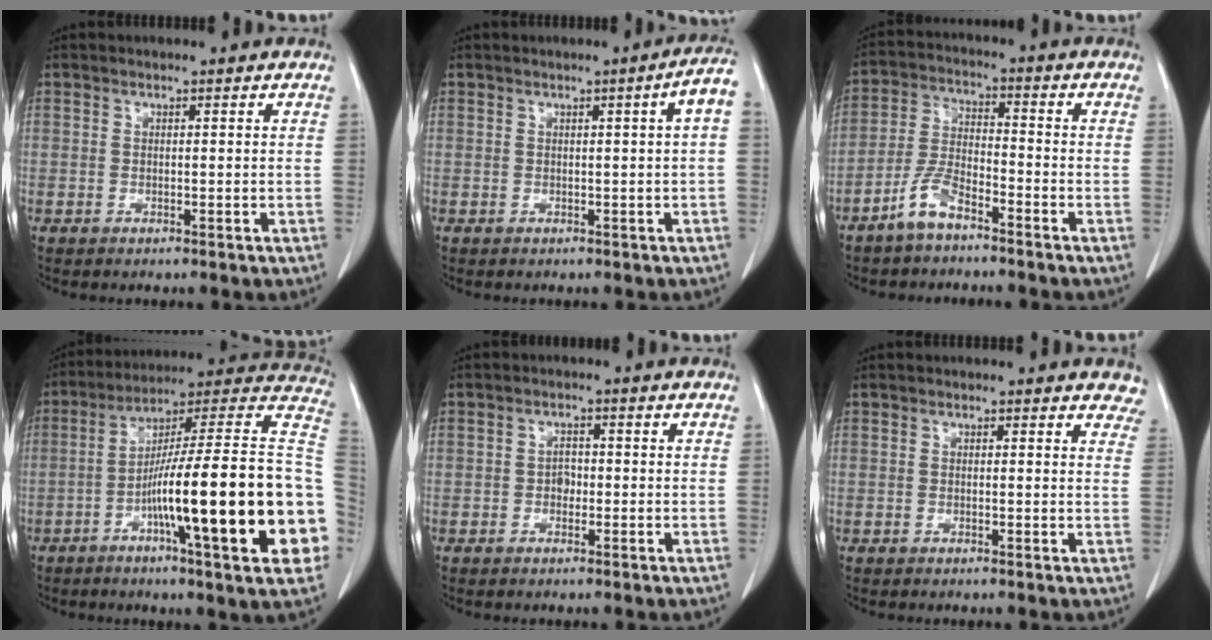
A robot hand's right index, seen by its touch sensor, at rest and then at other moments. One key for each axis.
{"total": 3.2, "fx": 0.4, "fy": -0.2, "fz": 3.2, "tx": -0.037, "ty": 0.008, "tz": 0.005}
{"total": 6.4, "fx": -4.6, "fy": 2.1, "fz": 4.0, "tx": -0.093, "ty": 0.000, "tz": -0.096}
{"total": 28.5, "fx": -6.0, "fy": 1.9, "fz": 27.8, "tx": -0.312, "ty": 0.011, "tz": -0.103}
{"total": 1.7, "fx": -0.4, "fy": 1.2, "fz": 1.1, "tx": -0.015, "ty": 0.005, "tz": -0.007}
{"total": 5.4, "fx": 5.0, "fy": 1.7, "fz": 1.2, "tx": 0.013, "ty": -0.012, "tz": 0.025}